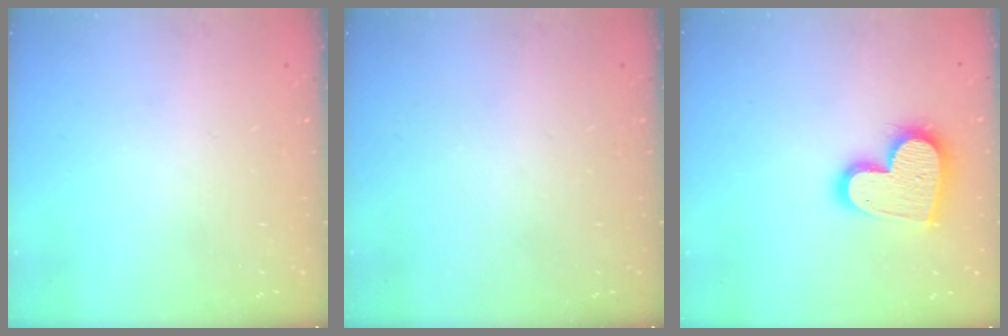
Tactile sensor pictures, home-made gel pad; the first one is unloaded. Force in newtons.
{"total": 0.0}
{"total": 16.9, "press": 16.8, "slide": 1.3}